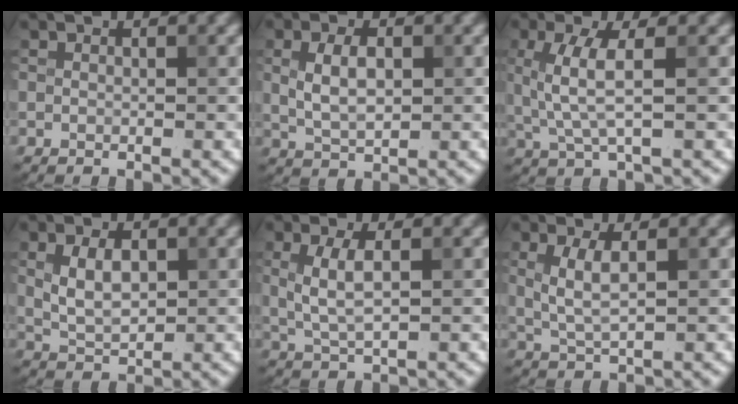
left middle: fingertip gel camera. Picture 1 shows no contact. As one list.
[{"total": 3.3, "force": [0.5, 1.9, 2.7], "torque": [-0.061, 0.000, 0.012]}, {"total": 3.6, "force": [0.6, 0.9, 3.4], "torque": [-0.080, 0.001, 0.014]}, {"total": 3.3, "force": [0.6, 1.9, 2.7], "torque": [-0.059, 0.000, 0.015]}, {"total": 3.1, "force": [0.5, 1.1, 2.9], "torque": [-0.066, 0.000, 0.011]}, {"total": 2.6, "force": [0.6, 0.8, 2.5], "torque": [-0.056, 0.000, 0.014]}]